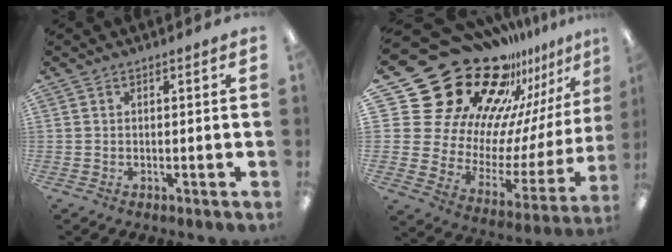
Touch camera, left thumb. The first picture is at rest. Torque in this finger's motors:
{"motor_torque": [1.98, 1.99, 1.37, -1.40, 0.08]}